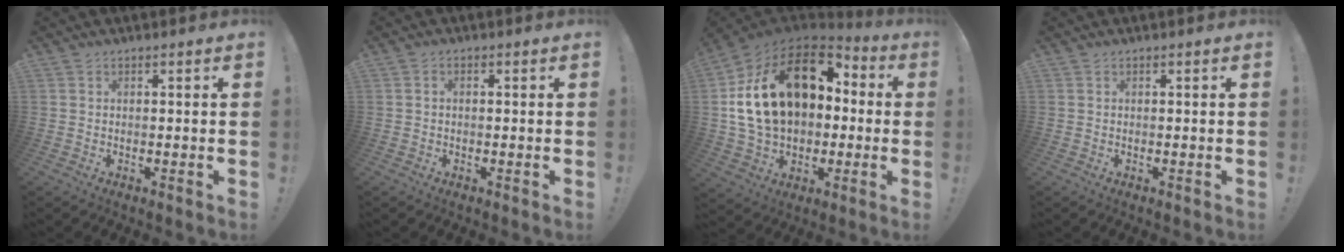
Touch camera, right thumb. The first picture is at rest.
{"total": 1.1, "force": [-0.4, 0.7, 0.7], "torque": [-0.014, 0.003, -0.007]}
{"total": 25.9, "force": [6.1, 17.2, 18.3], "torque": [-0.314, -0.012, 0.132]}
{"total": 0.0}